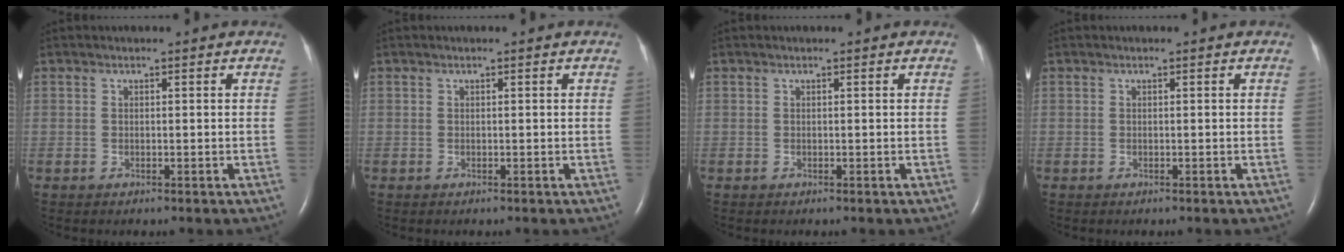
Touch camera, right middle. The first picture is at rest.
{"total": 0.0}
{"total": 0.0}
{"total": 0.0}